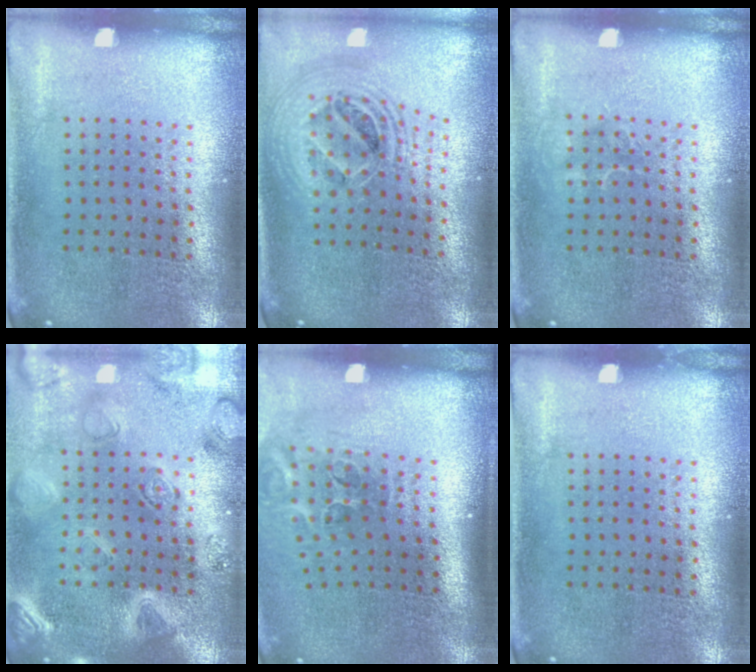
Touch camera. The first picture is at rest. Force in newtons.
{"total": 2.2, "press": 1.7, "slide": 1.4}
{"total": 0.9, "press": 0.9, "slide": 0.3}
{"total": 3.0, "press": 2.9, "slide": 0.8}
{"total": 2.1, "press": 1.2, "slide": 1.7}
{"total": 0.0}